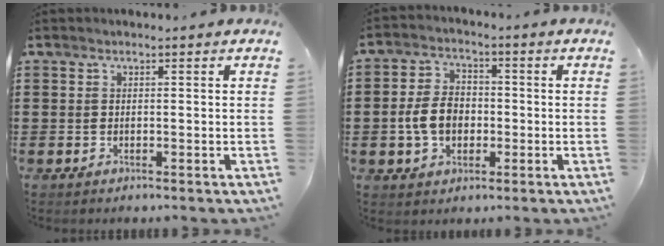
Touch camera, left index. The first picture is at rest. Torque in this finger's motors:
{"motor_torque": [1.02, 0.34, 0.62, 0.10]}